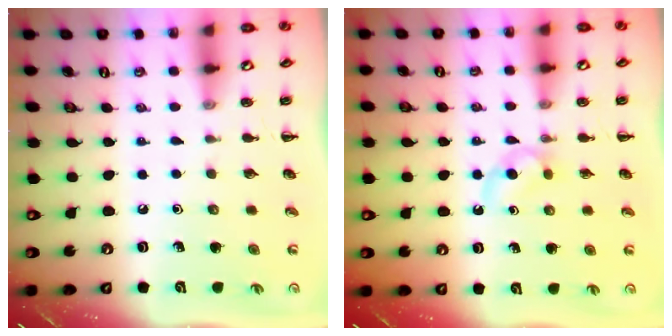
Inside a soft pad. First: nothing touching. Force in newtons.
{"total": 3.0, "press": 2.8, "slide": 1.1}